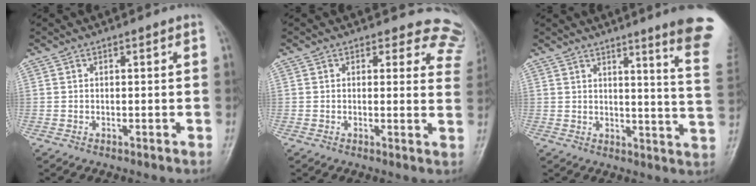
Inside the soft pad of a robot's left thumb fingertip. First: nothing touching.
{"total": 9.8, "force": [8.8, 4.3, 0.1], "torque": [0.064, -0.056, 0.050]}
{"total": 14.6, "force": [10.1, -0.2, 10.5], "torque": [-0.114, -0.079, 0.108]}